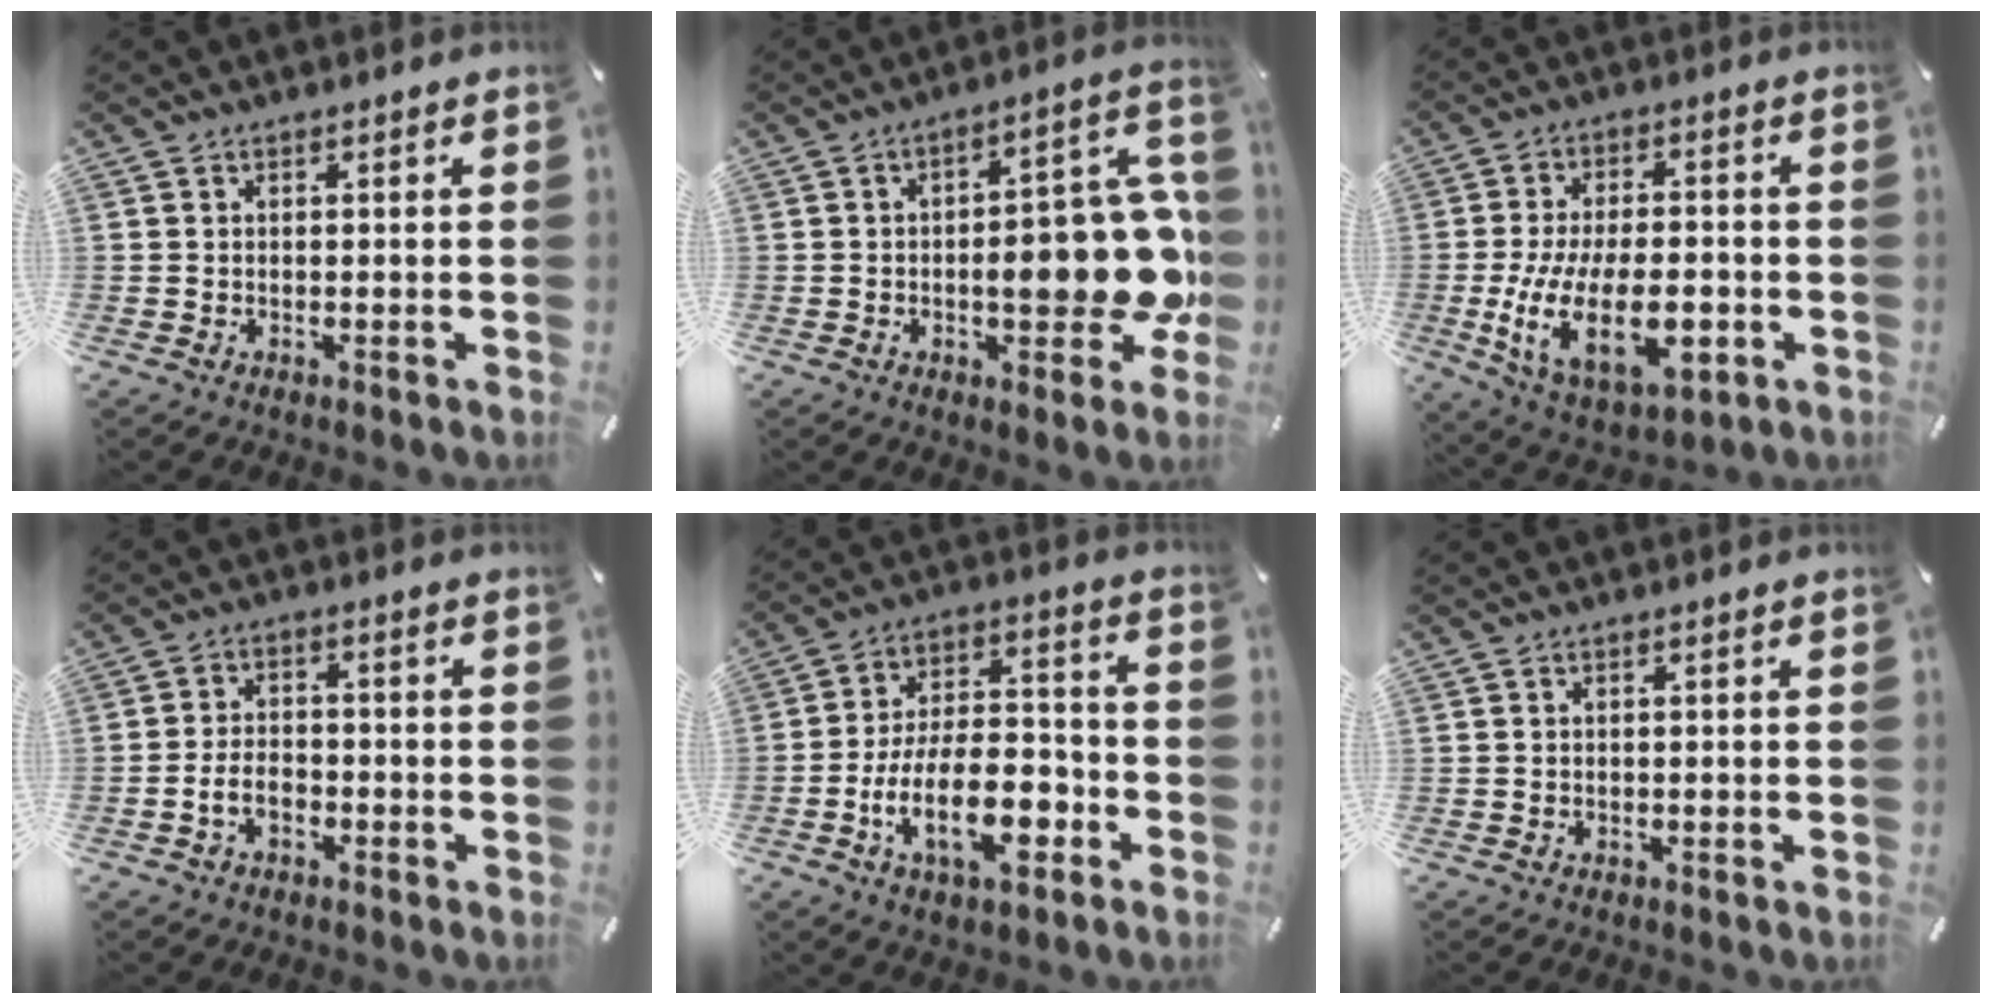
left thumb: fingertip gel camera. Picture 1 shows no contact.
{"total": 18.3, "force": [-2.8, 7.1, 16.6], "torque": [-0.195, -0.001, -0.033]}
{"total": 19.2, "force": [-4.7, 9.9, 15.7], "torque": [-0.296, -0.006, -0.072]}
{"total": 4.3, "force": [-2.0, 2.8, 2.6], "torque": [-0.050, 0.015, -0.038]}
{"total": 17.3, "force": [-7.0, 8.5, 13.4], "torque": [-0.250, 0.030, -0.120]}
{"total": 0.0}